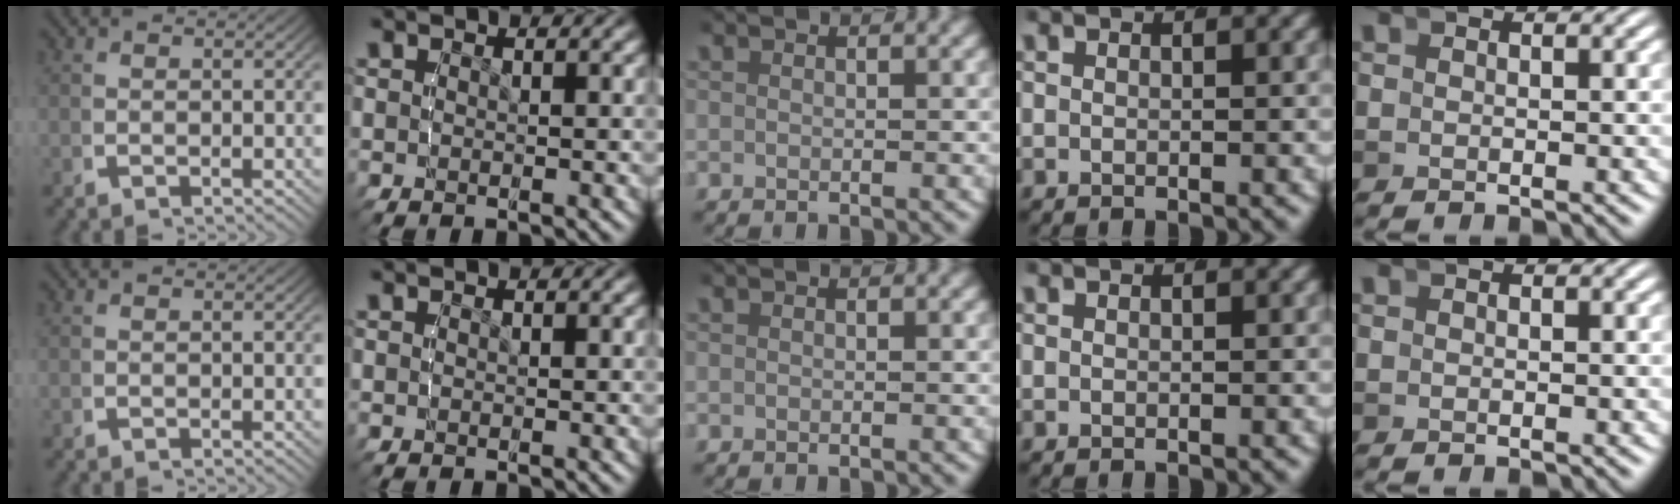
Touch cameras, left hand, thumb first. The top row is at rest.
{}